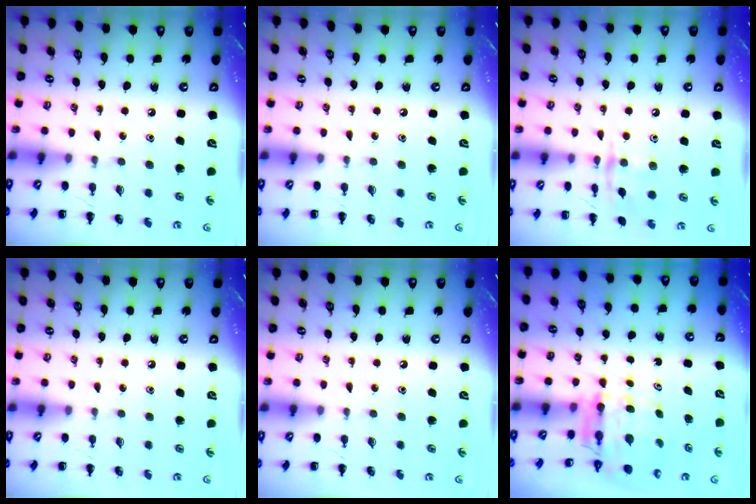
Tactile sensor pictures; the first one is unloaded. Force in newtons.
{"total": 0.0}
{"total": 9.8, "press": 9.8, "slide": 0.7}
{"total": 0.0}
{"total": 0.0}
{"total": 5.6, "press": 5.5, "slide": 0.7}